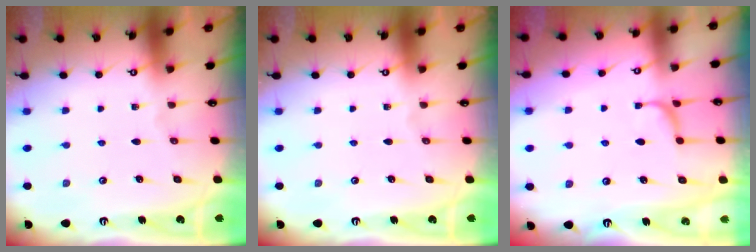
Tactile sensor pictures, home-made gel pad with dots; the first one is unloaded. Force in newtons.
{"total": 0.0}
{"total": 2.4, "press": 2.4, "slide": 0.4}